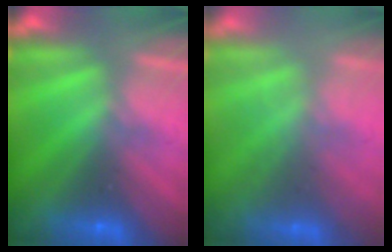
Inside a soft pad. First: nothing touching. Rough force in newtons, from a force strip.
{"total": 1.7}